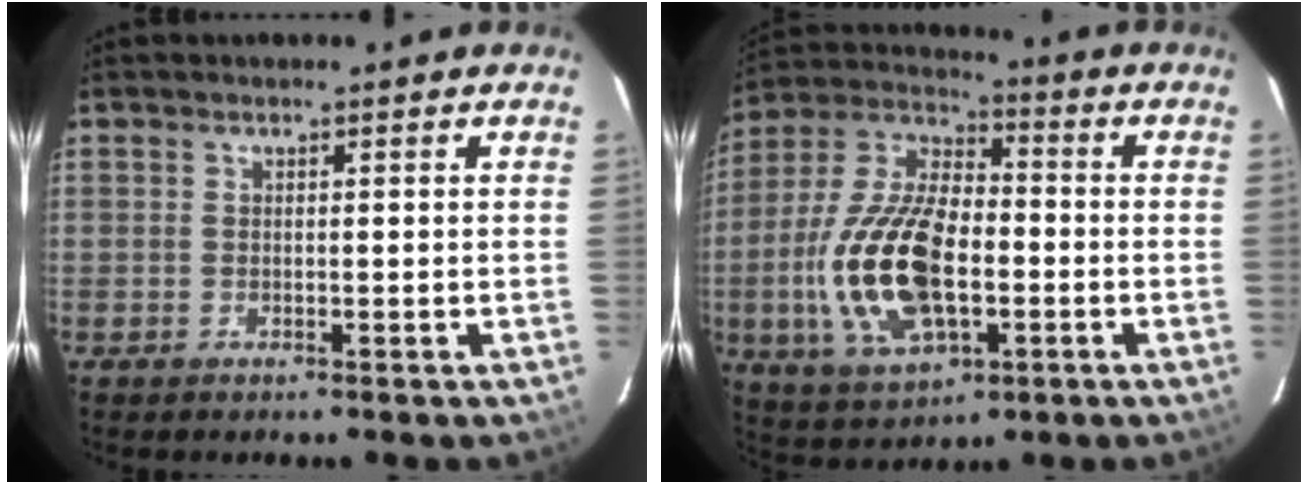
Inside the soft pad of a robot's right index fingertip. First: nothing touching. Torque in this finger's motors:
{"motor_torque": [1.83, -0.31, 0.60, 0.21]}